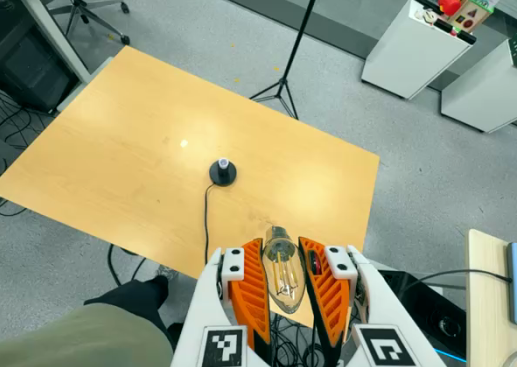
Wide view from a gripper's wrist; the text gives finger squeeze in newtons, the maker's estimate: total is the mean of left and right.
{"total": 20.8, "left": 22.1, "right": 19.5}